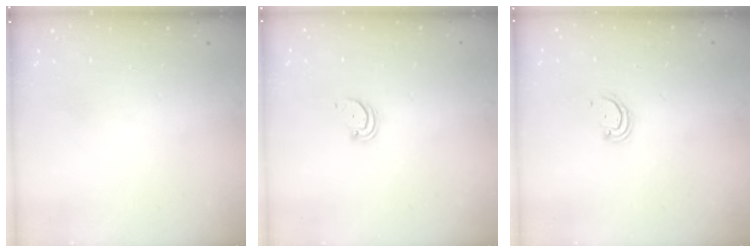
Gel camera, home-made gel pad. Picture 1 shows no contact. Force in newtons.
{"total": 1.4, "press": 1.3, "slide": 0.1}
{"total": 2.4, "press": 2.4, "slide": 0.2}